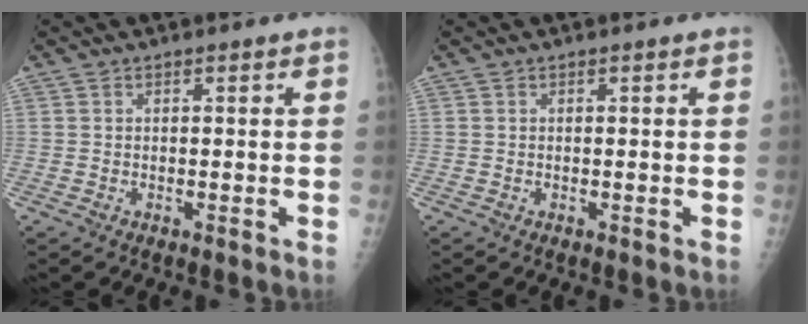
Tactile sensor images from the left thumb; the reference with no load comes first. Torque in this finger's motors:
{"motor_torque": [0.00, 0.00, 0.00, 0.00, 0.00]}